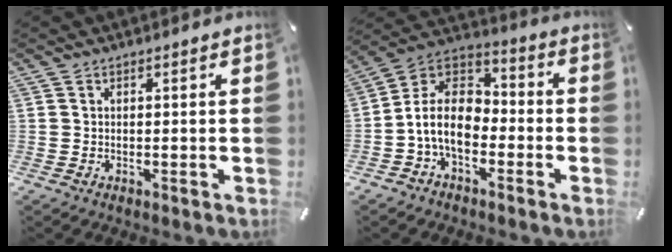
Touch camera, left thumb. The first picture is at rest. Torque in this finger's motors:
{"motor_torque": [0.02, 0.97, 0.96, 0.24, 0.38]}